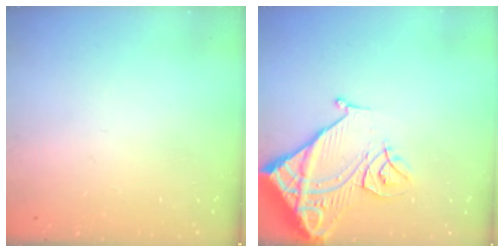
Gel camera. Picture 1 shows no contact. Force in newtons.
{"total": 15.0, "press": 14.9, "slide": 1.9}